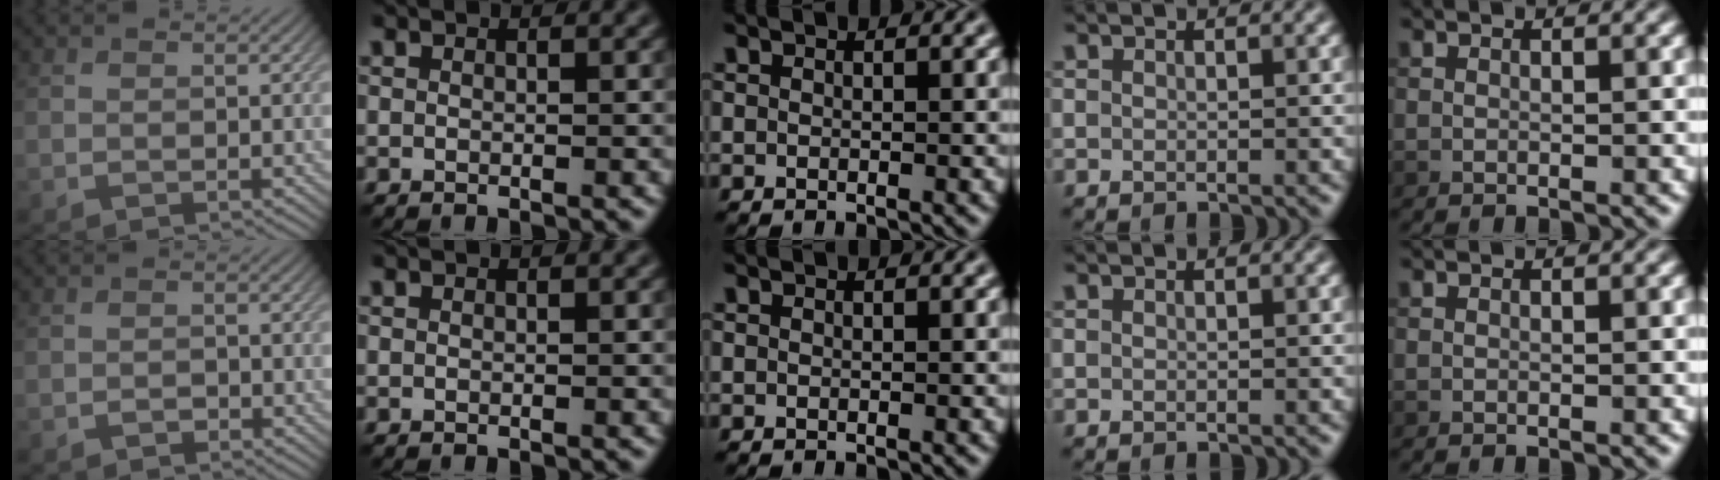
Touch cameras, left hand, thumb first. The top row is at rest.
{"thumb": {"total": 0.8, "force": [-0.6, 0.5, 0.3], "torque": [-0.004, -0.001, -0.011]}}